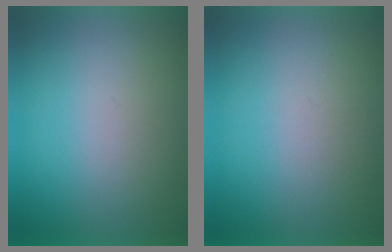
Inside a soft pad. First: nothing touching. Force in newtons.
{"total": 1.0}